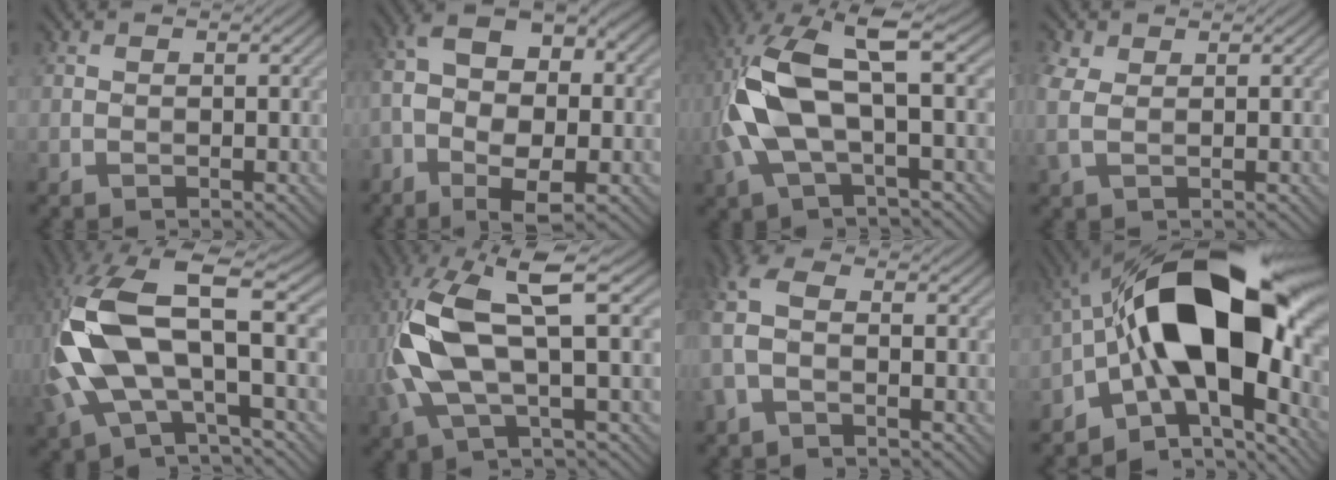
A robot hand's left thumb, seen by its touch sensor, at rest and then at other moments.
{"total": 13.0, "force": [-2.4, 6.8, 10.8], "torque": [-0.212, 0.007, -0.041]}
{"total": 11.6, "force": [-0.1, 4.6, 10.7], "torque": [-0.253, 0.009, -0.007]}
{"total": 3.1, "force": [1.1, 1.7, 2.3], "torque": [-0.074, 0.006, 0.018]}
{"total": 14.6, "force": [-0.2, 6.1, 13.2], "torque": [-0.319, -0.007, -0.009]}
{"total": 11.9, "force": [1.1, 4.0, 11.2], "torque": [-0.259, 0.006, 0.021]}
{"total": 5.1, "force": [-0.8, 2.6, 4.4], "torque": [-0.122, 0.013, -0.028]}
{"total": 19.3, "force": [-1.2, 9.7, 16.6], "torque": [-0.258, 0.027, -0.042]}